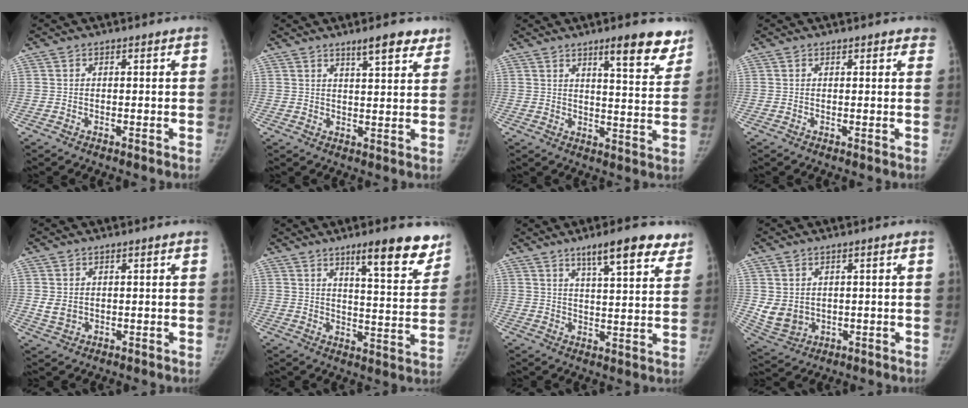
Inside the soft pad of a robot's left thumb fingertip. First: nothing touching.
{"total": 6.7, "force": [4.8, 1.5, 4.4], "torque": [-0.048, -0.027, 0.068]}
{"total": 11.6, "force": [7.9, 2.7, 8.0], "torque": [-0.070, -0.048, 0.107]}
{"total": 2.3, "force": [1.8, 1.0, 1.0], "torque": [0.010, 0.001, 0.014]}
{"total": 2.9, "force": [0.5, 2.3, 1.7], "torque": [-0.025, -0.009, 0.017]}
{"total": 14.1, "force": [9.6, 3.2, 9.9], "torque": [-0.096, -0.060, 0.137]}
{"total": 12.1, "force": [8.2, 2.9, 8.4], "torque": [-0.091, -0.036, 0.118]}
{"total": 5.9, "force": [0.7, 5.0, 3.0], "torque": [-0.046, -0.013, 0.034]}